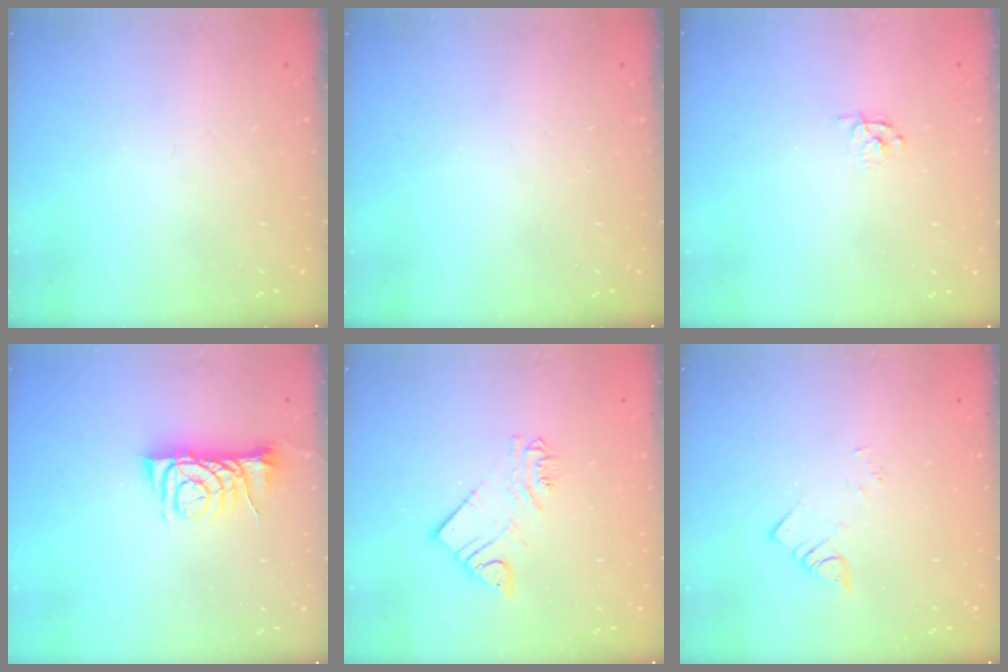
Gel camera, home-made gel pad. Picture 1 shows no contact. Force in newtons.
{"total": 0.0}
{"total": 3.3, "press": 3.2, "slide": 0.3}
{"total": 6.7, "press": 6.7, "slide": 0.7}
{"total": 6.2, "press": 6.2, "slide": 0.4}
{"total": 2.2, "press": 2.1, "slide": 0.4}